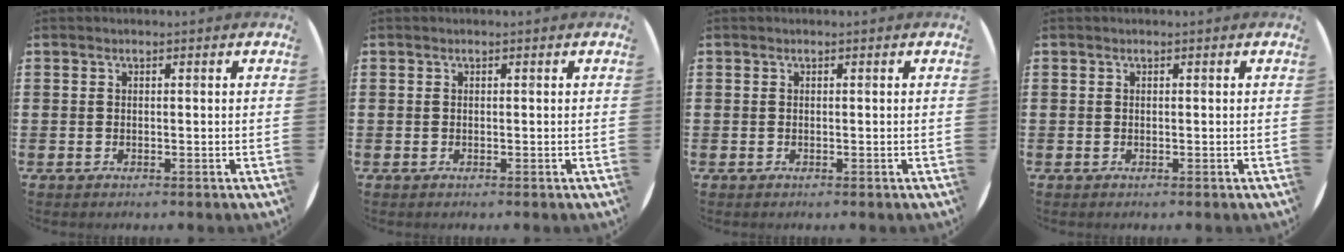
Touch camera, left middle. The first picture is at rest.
{"total": 0.0}
{"total": 0.0}
{"total": 0.0}